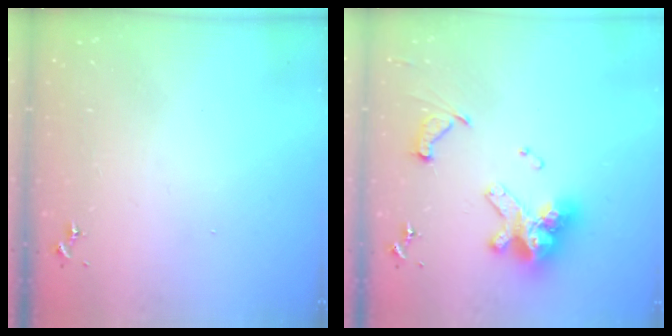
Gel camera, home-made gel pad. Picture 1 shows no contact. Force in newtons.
{"total": 16.2, "press": 16.1, "slide": 1.9}